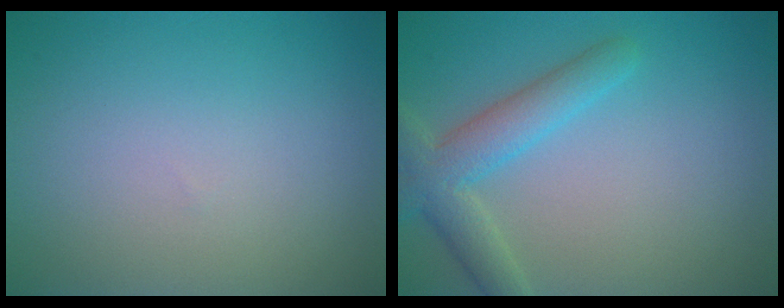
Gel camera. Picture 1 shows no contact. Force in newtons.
{"total": 4.3, "press": 4.3, "slide": 0.2}